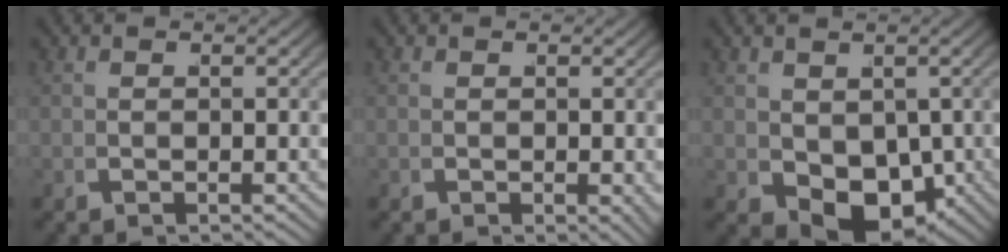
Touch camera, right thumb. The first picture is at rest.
{"total": 1.0, "force": [0.1, 0.5, 0.8], "torque": [-0.010, -0.004, 0.003]}
{"total": 6.5, "force": [-1.1, 4.5, 4.6], "torque": [-0.087, -0.046, 0.016]}